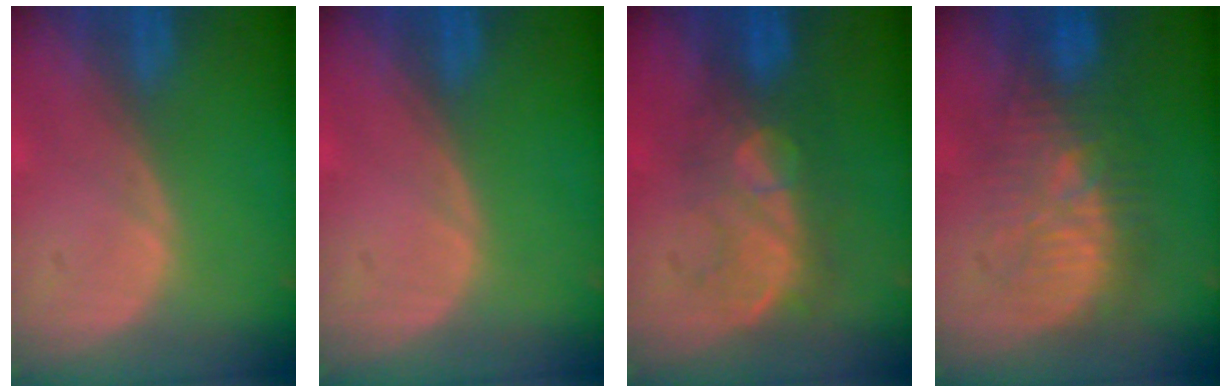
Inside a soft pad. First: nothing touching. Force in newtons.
{"total": 0.0}
{"total": 8.1, "press": 7.7, "slide": 2.5}
{"total": 9.6, "press": 9.5, "slide": 1.0}